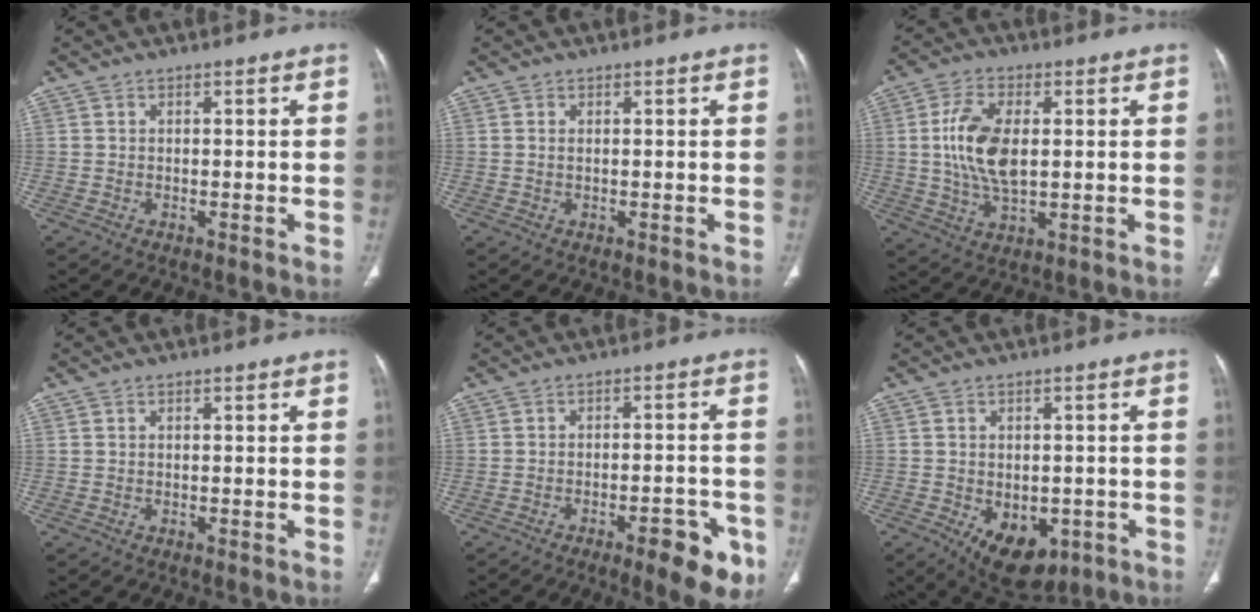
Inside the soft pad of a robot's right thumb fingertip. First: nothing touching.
{"total": 0.6, "force": [0.2, 0.3, 0.5], "torque": [-0.017, 0.002, 0.006]}
{"total": 11.5, "force": [1.3, 6.0, 9.8], "torque": [-0.196, -0.004, 0.027]}
{"total": 0.0}
{"total": 9.9, "force": [-5.0, 3.3, 7.9], "torque": [-0.081, 0.020, -0.061]}
{"total": 10.8, "force": [-4.2, 6.9, 7.3], "torque": [-0.082, 0.004, -0.042]}